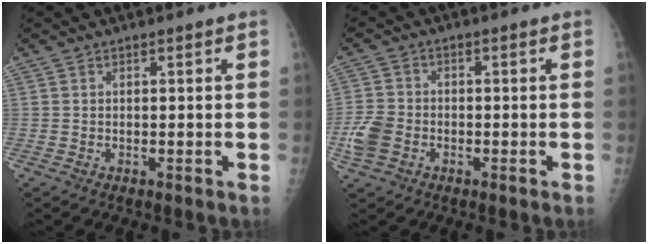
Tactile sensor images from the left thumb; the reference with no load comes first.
{"total": 5.8, "force": [-2.3, 4.5, 3.0], "torque": [-0.069, 0.012, -0.045]}